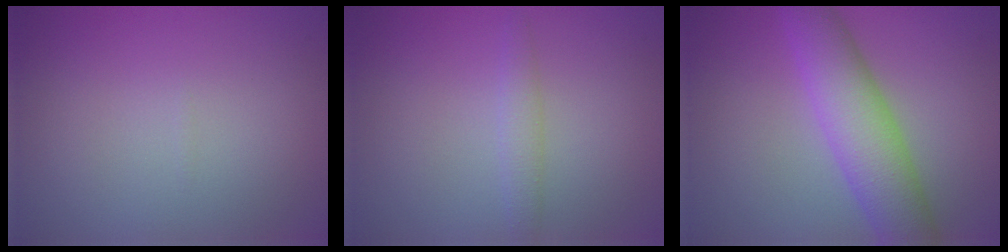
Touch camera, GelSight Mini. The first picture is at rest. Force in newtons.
{"total": 1.5, "press": 1.5, "slide": 0.1}
{"total": 6.4, "press": 6.4, "slide": 0.2}